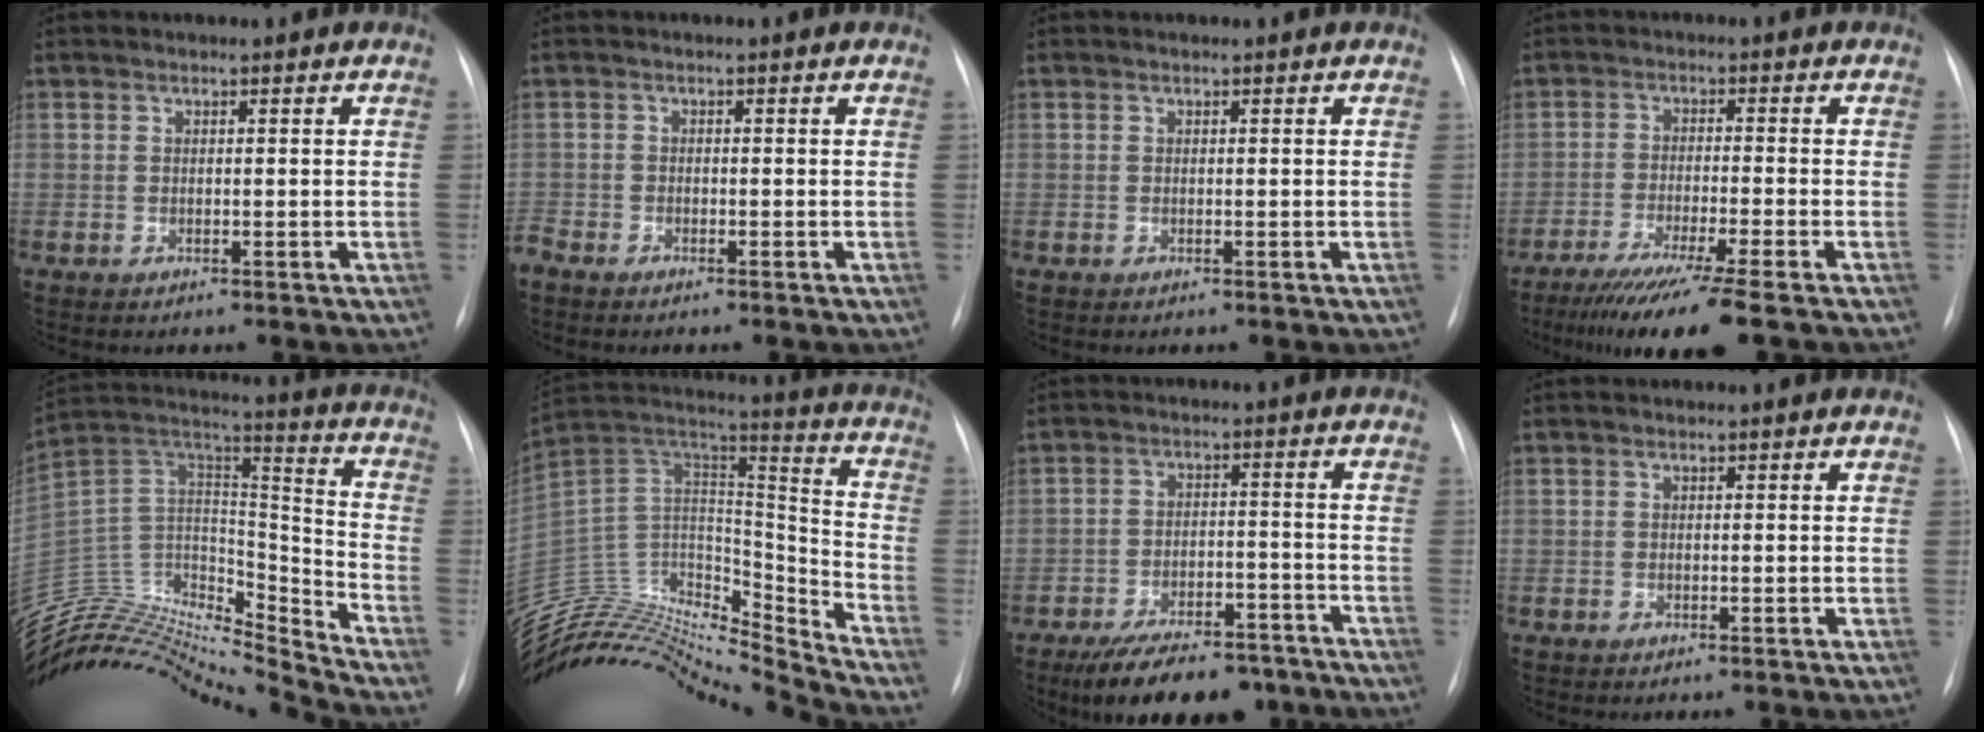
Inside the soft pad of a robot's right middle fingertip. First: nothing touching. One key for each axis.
{"total": 2.2, "fx": -2.0, "fy": 0.7, "fz": 0.7, "tx": -0.015, "ty": -0.004, "tz": -0.036}
{"total": 0.0}
{"total": 10.6, "fx": -8.0, "fy": -1.5, "fz": 6.9, "tx": -0.110, "ty": -0.039, "tz": -0.127}
{"total": 25.7, "fx": -24.7, "fy": 2.9, "fz": 6.5, "tx": -0.135, "ty": 0.038, "tz": -0.412}
{"total": 25.8, "fx": -24.8, "fy": 3.2, "fz": 6.7, "tx": -0.144, "ty": 0.041, "tz": -0.412}
{"total": 13.6, "fx": -10.8, "fy": 5.3, "fz": 6.5, "tx": -0.087, "ty": 0.012, "tz": -0.159}
{"total": 0.0}